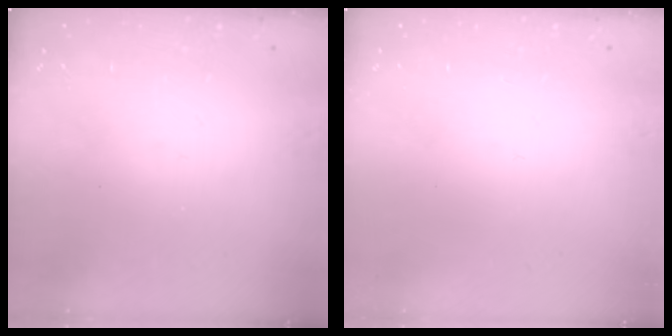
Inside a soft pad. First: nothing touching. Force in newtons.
{"total": 0.0}